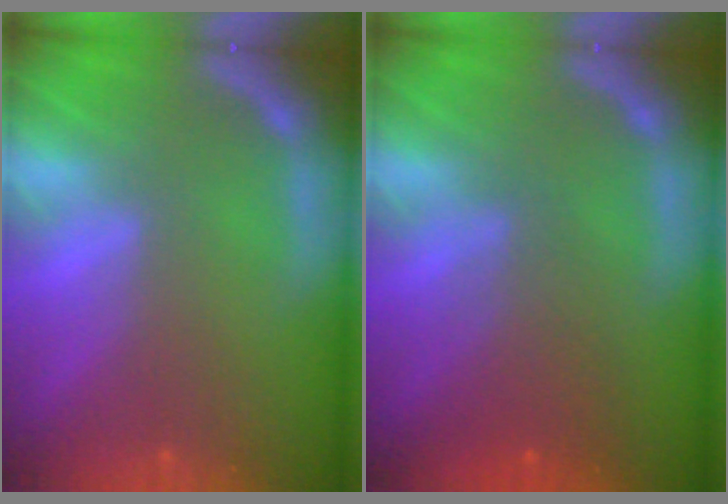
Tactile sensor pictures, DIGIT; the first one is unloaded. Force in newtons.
{"total": 3.6}